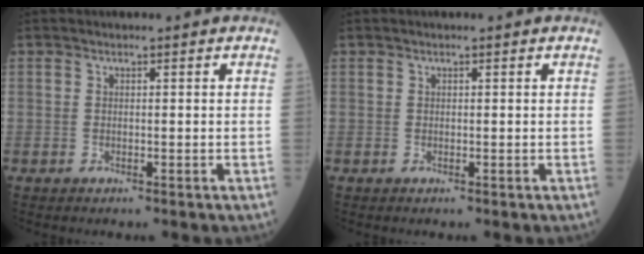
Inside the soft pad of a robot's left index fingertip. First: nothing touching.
{"total": 0.0}